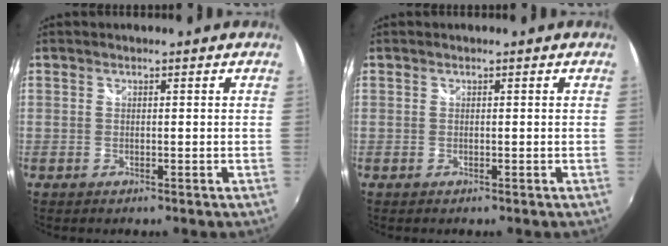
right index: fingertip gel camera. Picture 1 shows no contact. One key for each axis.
{"total": 0.0}